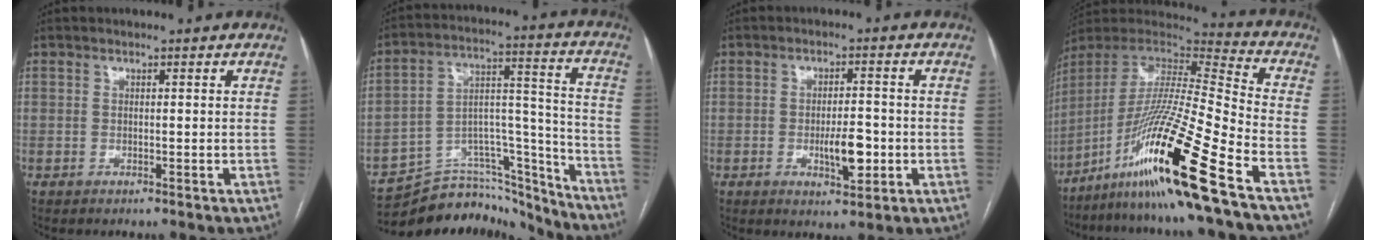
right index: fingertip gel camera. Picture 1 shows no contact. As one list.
[{"total": 20.4, "force": [-19.3, 5.2, 3.8], "torque": [-0.054, 0.062, -0.292]}, {"total": 5.7, "force": [-1.5, 1.8, 5.2], "torque": [-0.086, -0.004, -0.018]}, {"total": 23.0, "force": [-13.6, -1.5, 18.5], "torque": [-0.379, -0.035, -0.257]}]